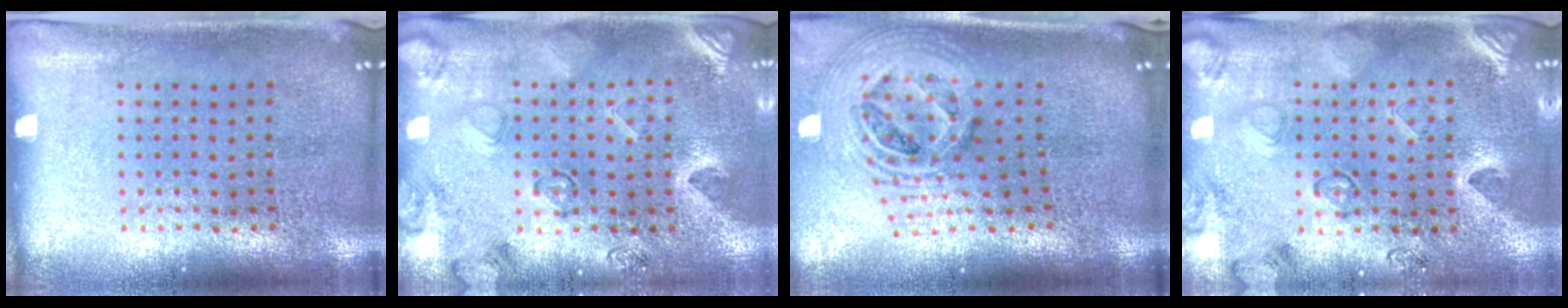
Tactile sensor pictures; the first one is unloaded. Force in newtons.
{"total": 2.3, "press": 1.9, "slide": 1.3}
{"total": 2.6, "press": 1.9, "slide": 1.9}
{"total": 2.3, "press": 2.0, "slide": 1.1}